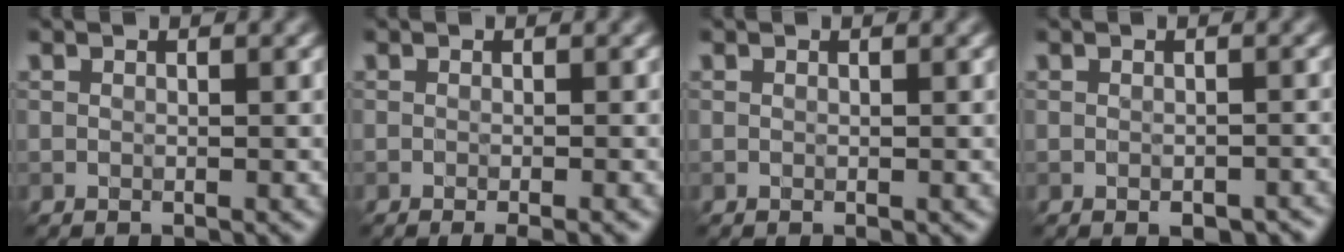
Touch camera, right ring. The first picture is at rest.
{"total": 2.1, "force": [-1.2, 0.4, 1.7], "torque": [-0.023, -0.004, -0.017]}
{"total": 0.0}
{"total": 2.2, "force": [-1.1, 1.2, 1.5], "torque": [-0.024, -0.008, -0.008]}